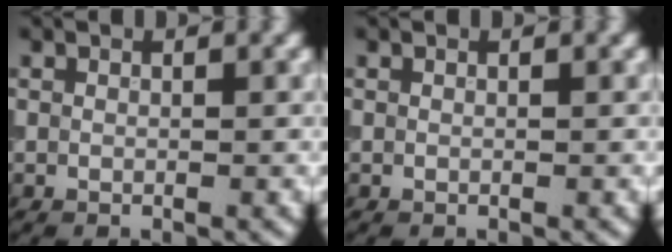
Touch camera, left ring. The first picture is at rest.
{"total": 0.0}